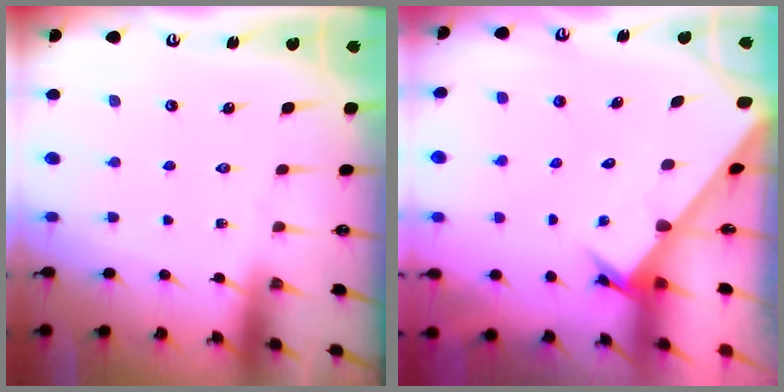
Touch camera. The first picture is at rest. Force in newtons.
{"total": 2.6, "press": 2.6, "slide": 0.3}